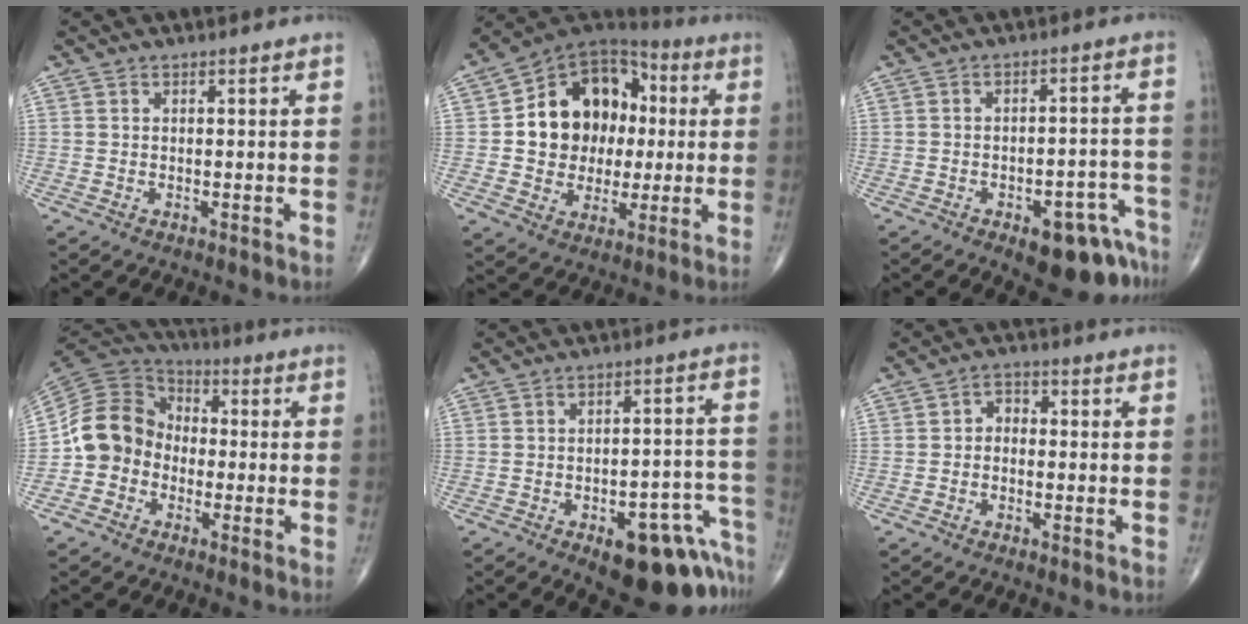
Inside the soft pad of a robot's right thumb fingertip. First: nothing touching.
{"total": 17.8, "force": [1.3, 14.4, 10.5], "torque": [-0.115, 0.028, 0.023]}
{"total": 11.2, "force": [-7.2, 4.8, 7.2], "torque": [-0.059, 0.057, -0.090]}
{"total": 11.7, "force": [-2.8, 10.2, 5.1], "torque": [-0.079, 0.050, -0.068]}
{"total": 15.9, "force": [-9.4, 6.7, 11.0], "torque": [-0.070, 0.085, -0.115]}
{"total": 2.8, "force": [-0.5, 2.2, 1.7], "torque": [-0.012, 0.017, -0.024]}